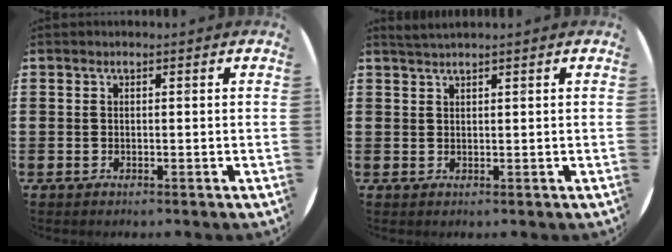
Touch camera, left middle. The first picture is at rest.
{"total": 1.3, "force": [1.2, -0.2, 0.5], "torque": [-0.009, 0.001, 0.023]}